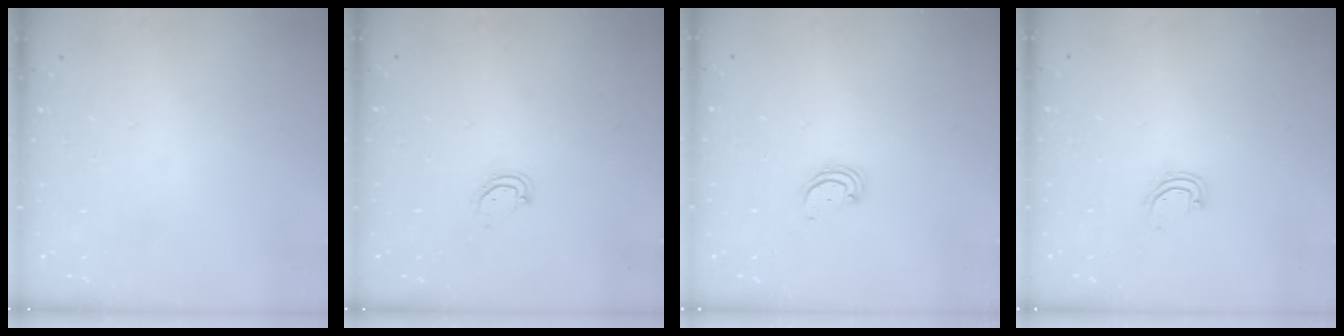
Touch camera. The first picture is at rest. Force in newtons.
{"total": 3.0, "press": 3.0, "slide": 0.2}
{"total": 2.8, "press": 2.8, "slide": 0.3}
{"total": 3.9, "press": 3.9, "slide": 0.3}